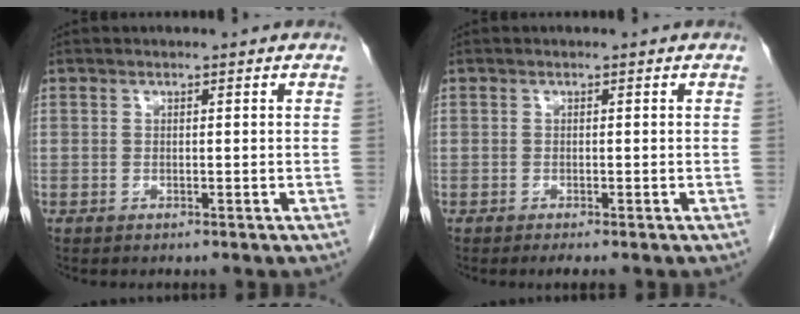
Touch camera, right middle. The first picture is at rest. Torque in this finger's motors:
{"motor_torque": [0.32, -0.11, -0.01, 0.04]}